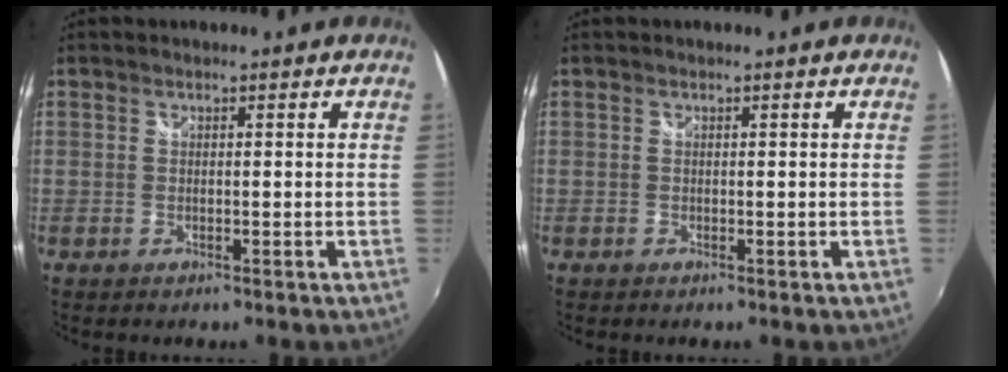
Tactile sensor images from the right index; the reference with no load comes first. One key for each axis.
{"total": 0.0}